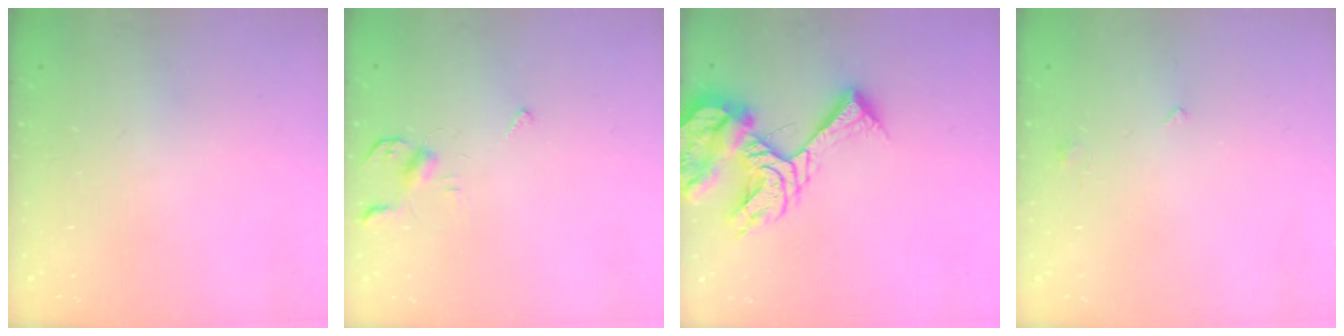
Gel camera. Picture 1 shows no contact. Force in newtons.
{"total": 3.9, "press": 3.8, "slide": 0.7}
{"total": 14.8, "press": 14.7, "slide": 1.8}
{"total": 0.9, "press": 0.8, "slide": 0.4}